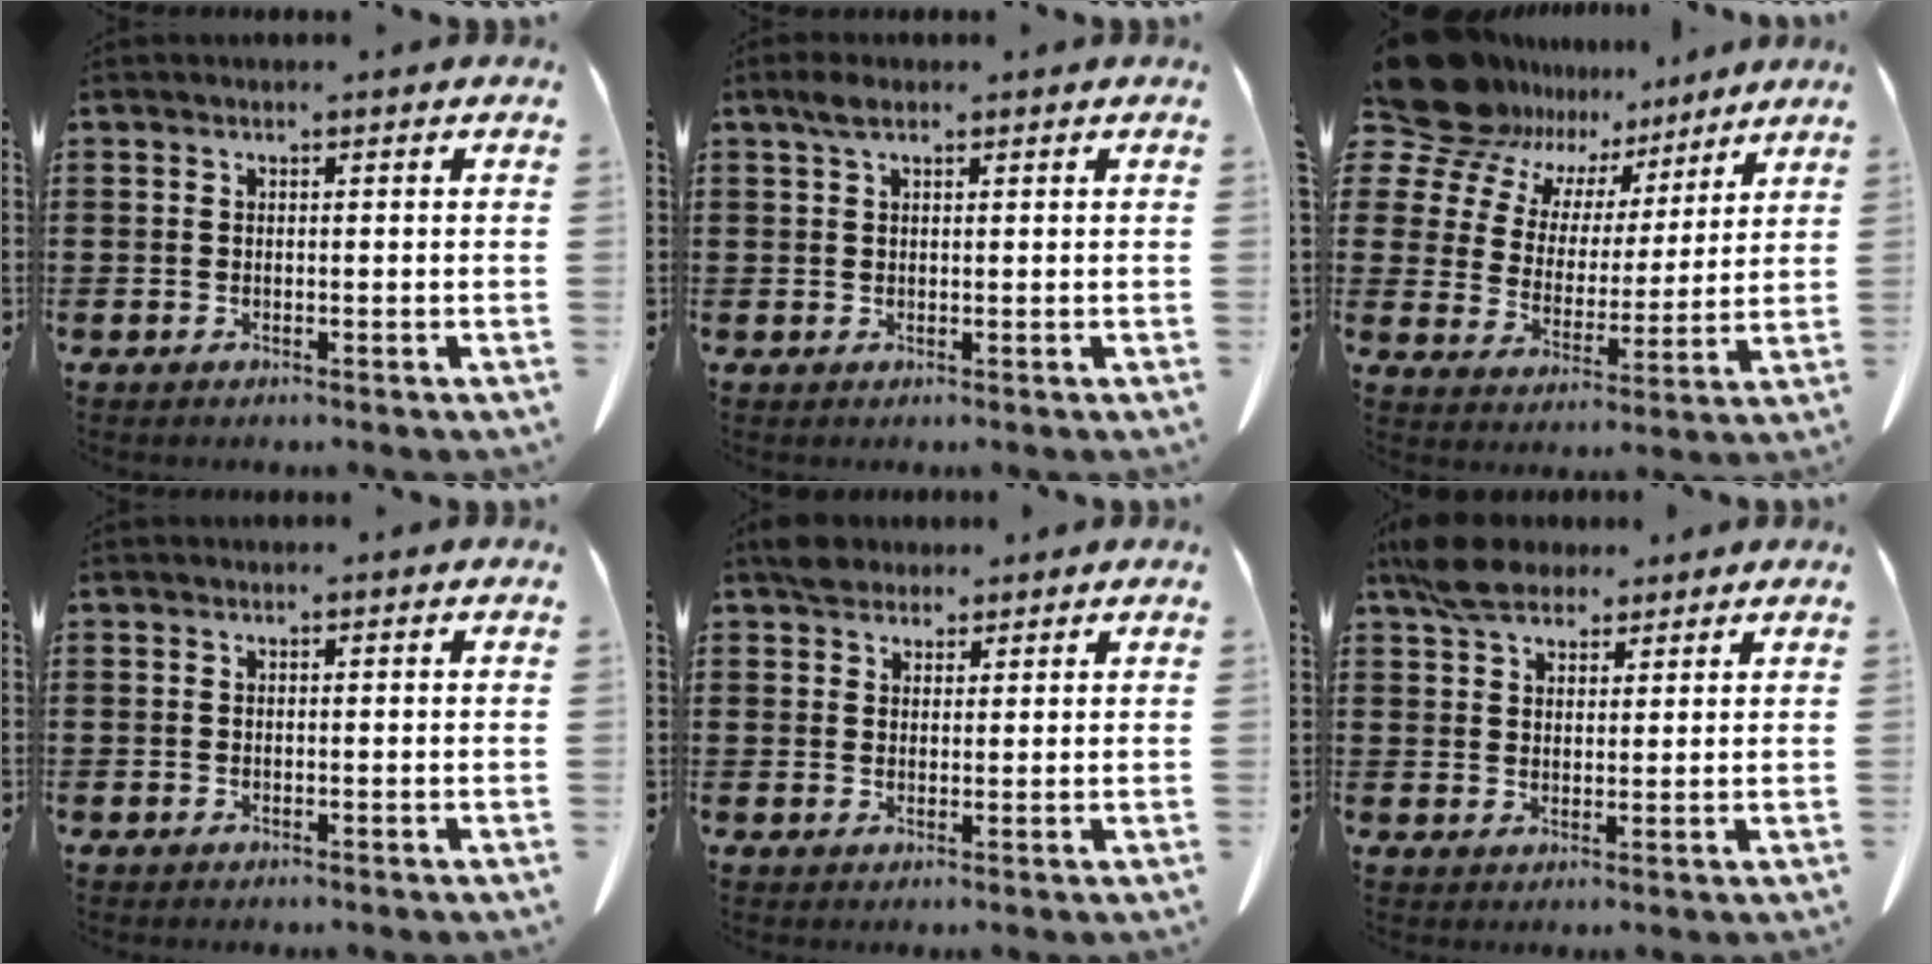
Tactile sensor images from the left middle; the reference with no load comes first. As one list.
[{"total": 2.1, "force": [1.2, 1.0, 1.5], "torque": [-0.033, 0.005, 0.022]}, {"total": 11.7, "force": [9.9, 5.7, 2.4], "torque": [-0.104, -0.056, 0.190]}, {"total": 0.0}, {"total": 3.6, "force": [2.9, 1.7, 1.0], "torque": [-0.021, 0.005, 0.056]}, {"total": 6.3, "force": [5.0, 2.9, 2.4], "torque": [-0.054, -0.004, 0.095]}]